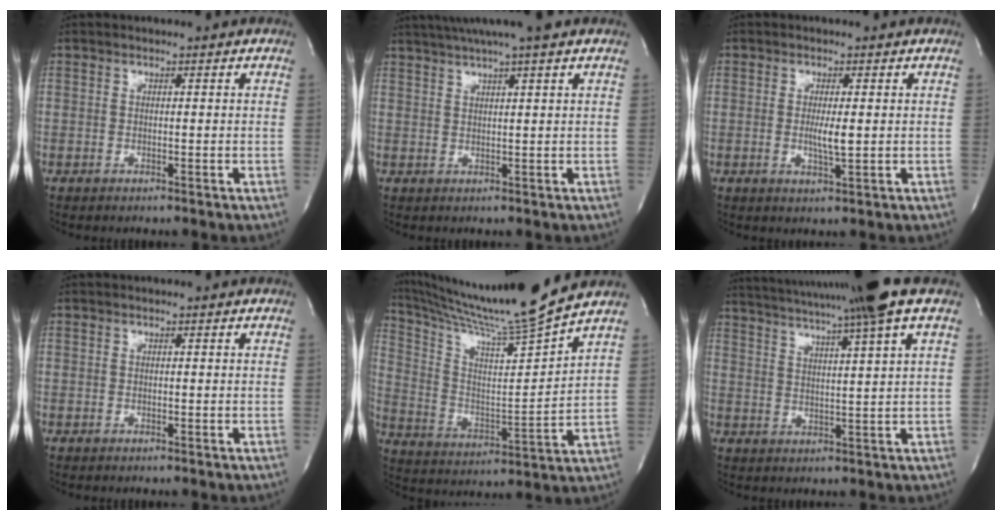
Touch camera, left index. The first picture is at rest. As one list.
[{"total": 9.2, "force": [7.3, -0.5, 5.6], "torque": [-0.096, 0.030, 0.099]}, {"total": 3.0, "force": [0.0, 0.3, 3.0], "torque": [-0.059, -0.006, 0.001]}, {"total": 0.0}, {"total": 17.1, "force": [15.6, -2.8, 6.4], "torque": [-0.132, -0.043, 0.262]}, {"total": 16.7, "force": [13.5, -2.2, 9.6], "torque": [-0.171, -0.011, 0.191]}]